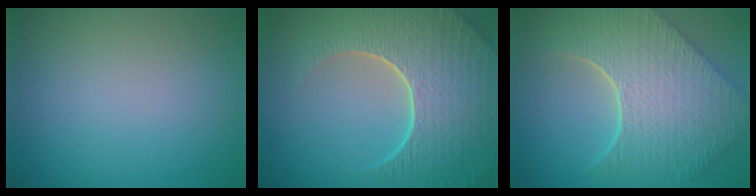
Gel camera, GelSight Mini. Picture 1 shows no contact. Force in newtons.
{"total": 9.3, "press": 6.7, "slide": 6.5}
{"total": 9.9, "press": 7.1, "slide": 6.8}